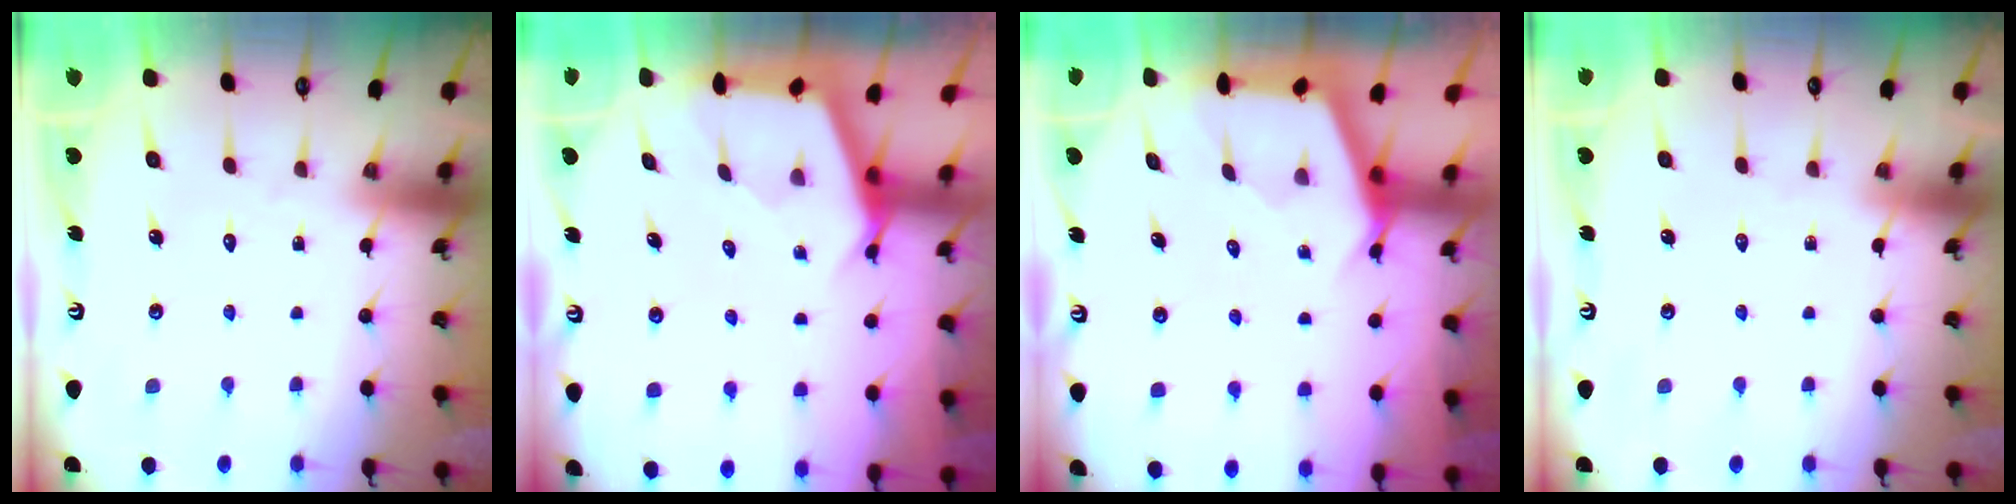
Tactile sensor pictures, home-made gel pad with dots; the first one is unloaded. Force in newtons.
{"total": 2.6, "press": 2.6, "slide": 0.3}
{"total": 2.6, "press": 2.6, "slide": 0.4}
{"total": 0.0}